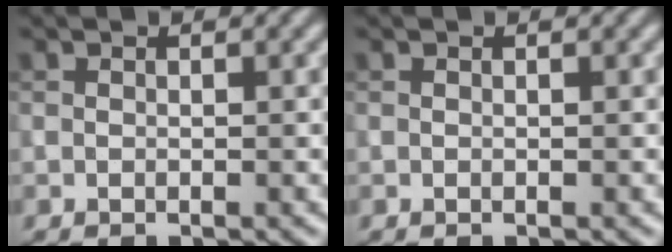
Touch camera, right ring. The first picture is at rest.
{"total": 0.0}